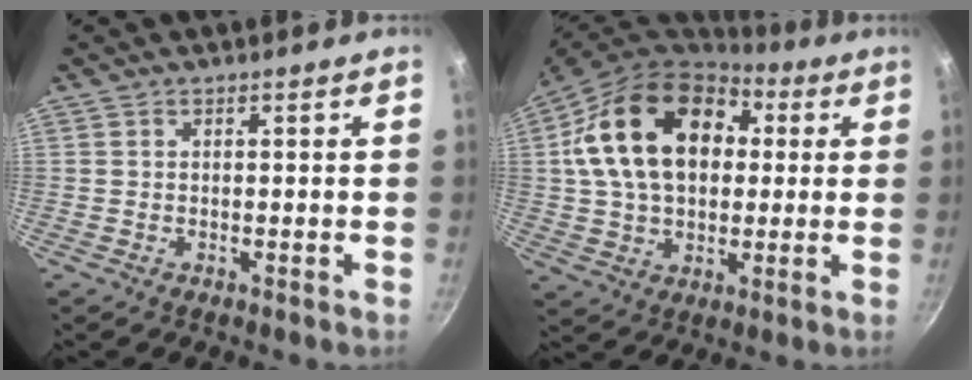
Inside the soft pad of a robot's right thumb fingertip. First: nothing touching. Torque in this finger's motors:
{"motor_torque": [-0.82, 2.56, 2.01, 0.37, 0.24]}